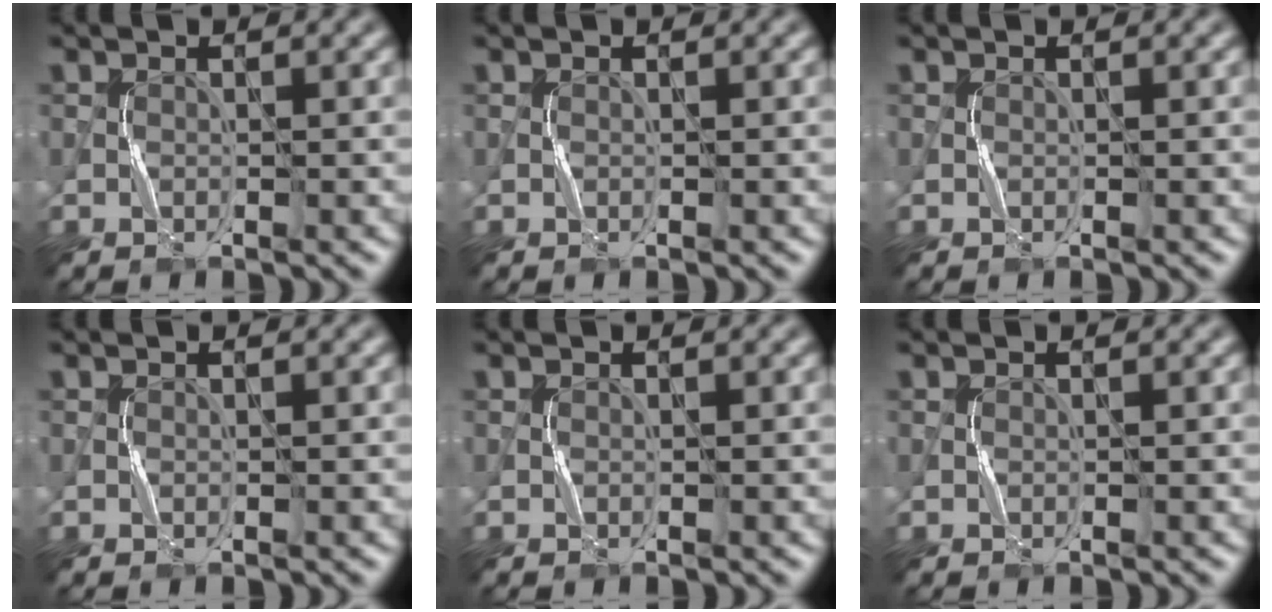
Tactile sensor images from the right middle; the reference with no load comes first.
{"total": 0.0}
{"total": 0.0}
{"total": 0.0}
{"total": 0.0}
{"total": 0.0}